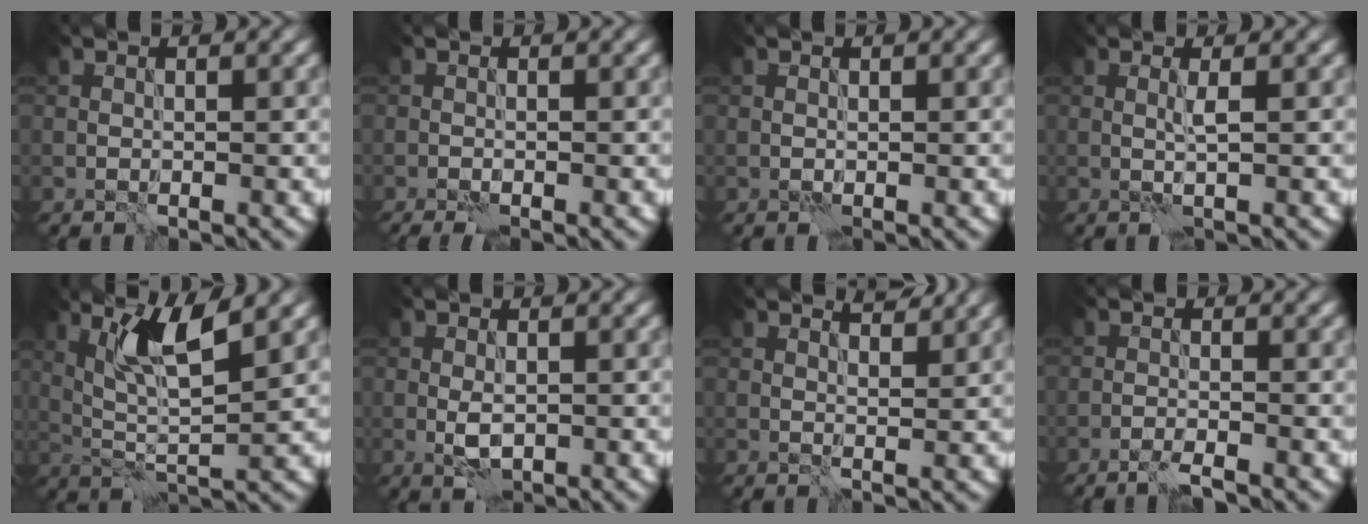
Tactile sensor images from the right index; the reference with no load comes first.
{"total": 1.3, "force": [-1.0, 0.2, 0.9], "torque": [-0.013, 0.000, -0.015]}
{"total": 0.0}
{"total": 0.9, "force": [0.2, -0.2, 0.9], "torque": [-0.023, 0.000, 0.001]}
{"total": 5.5, "force": [2.6, 0.9, 4.8], "torque": [-0.100, -0.007, 0.053]}
{"total": 2.0, "force": [-0.3, 1.0, 1.7], "torque": [-0.033, -0.002, -0.005]}
{"total": 2.0, "force": [1.8, 0.4, 0.8], "torque": [-0.013, -0.009, 0.029]}
{"total": 1.7, "force": [-1.3, 0.1, 1.1], "torque": [-0.018, 0.005, -0.033]}